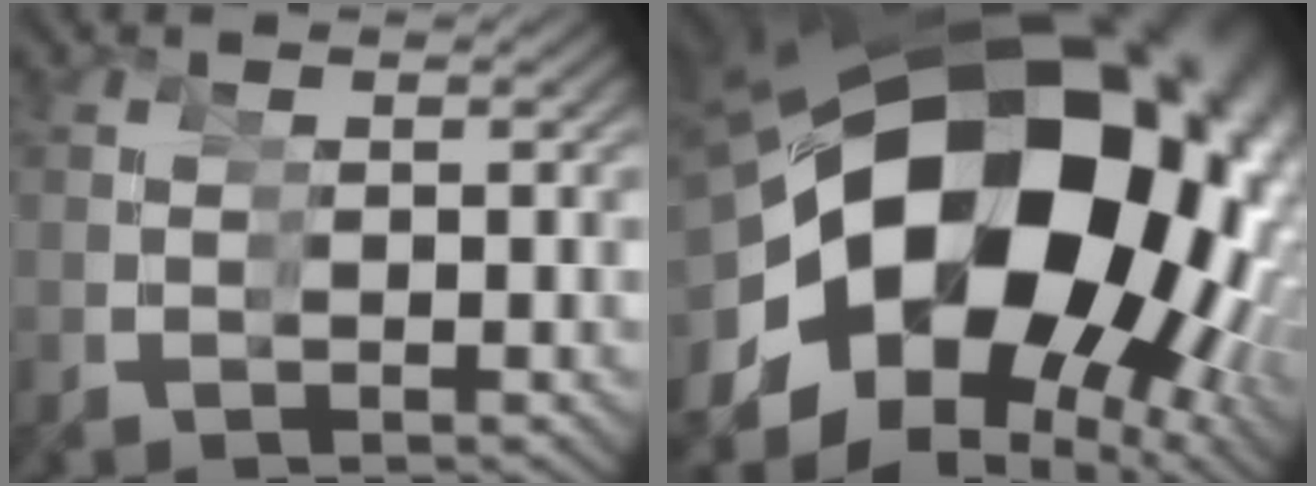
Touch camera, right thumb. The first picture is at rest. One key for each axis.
{"total": 26.8, "fx": 2.6, "fy": 16.9, "fz": 20.7, "tx": -0.321, "ty": 0.008, "tz": 0.040}